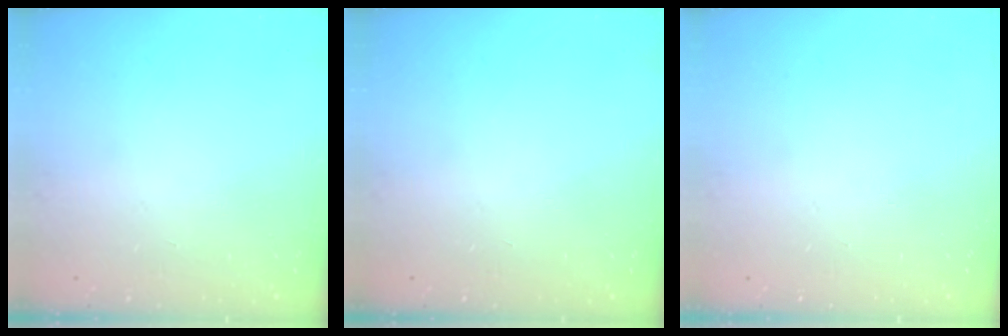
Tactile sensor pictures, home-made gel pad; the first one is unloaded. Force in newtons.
{"total": 0.0}
{"total": 0.0}